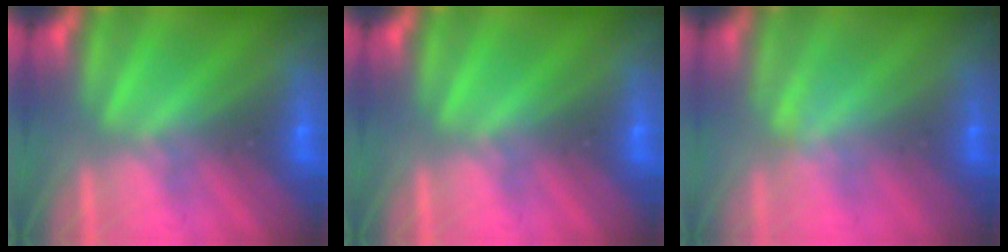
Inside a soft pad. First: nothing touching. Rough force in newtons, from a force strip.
{"total": 0.0}
{"total": 2.4}